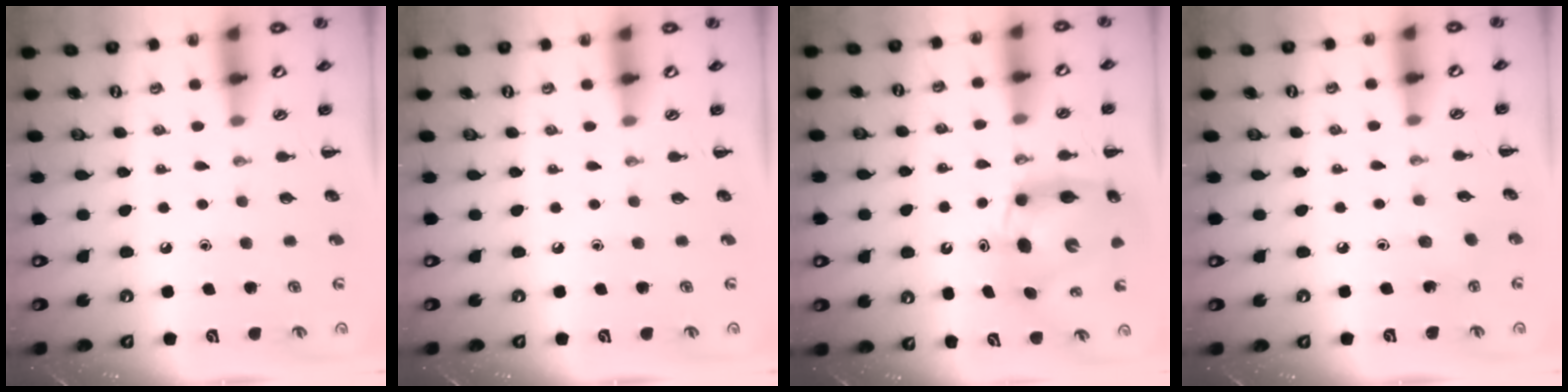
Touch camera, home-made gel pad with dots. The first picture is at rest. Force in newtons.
{"total": 0.0}
{"total": 7.3, "press": 7.0, "slide": 2.1}
{"total": 2.8, "press": 2.7, "slide": 0.8}